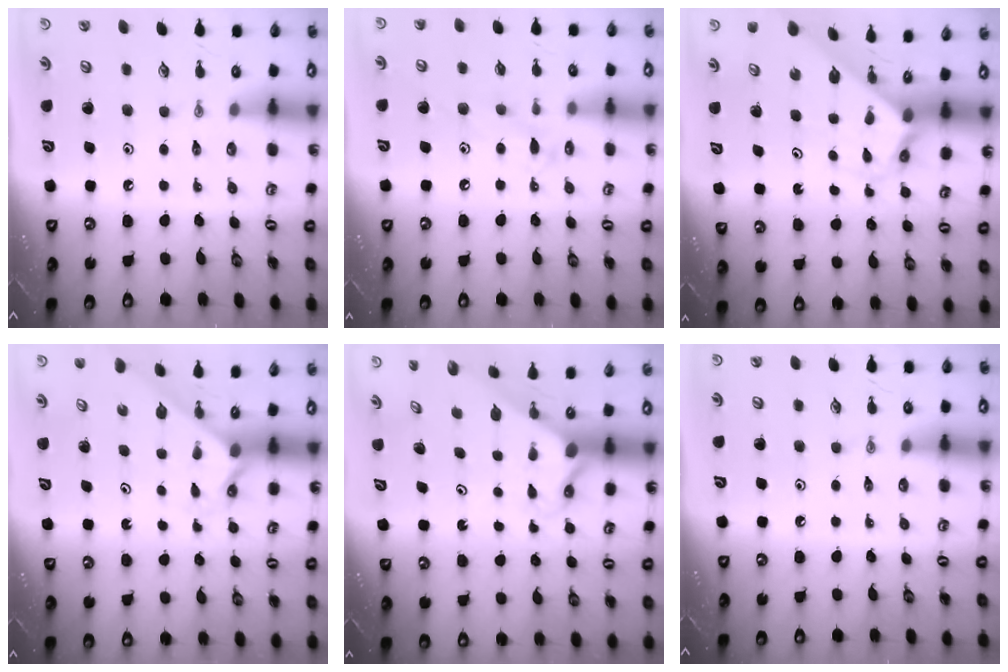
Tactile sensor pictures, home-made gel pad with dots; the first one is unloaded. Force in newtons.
{"total": 8.9, "press": 8.9, "slide": 0.6}
{"total": 2.6, "press": 2.6, "slide": 0.2}
{"total": 1.9, "press": 1.9, "slide": 0.2}
{"total": 2.1, "press": 2.1, "slide": 0.2}
{"total": 0.0}